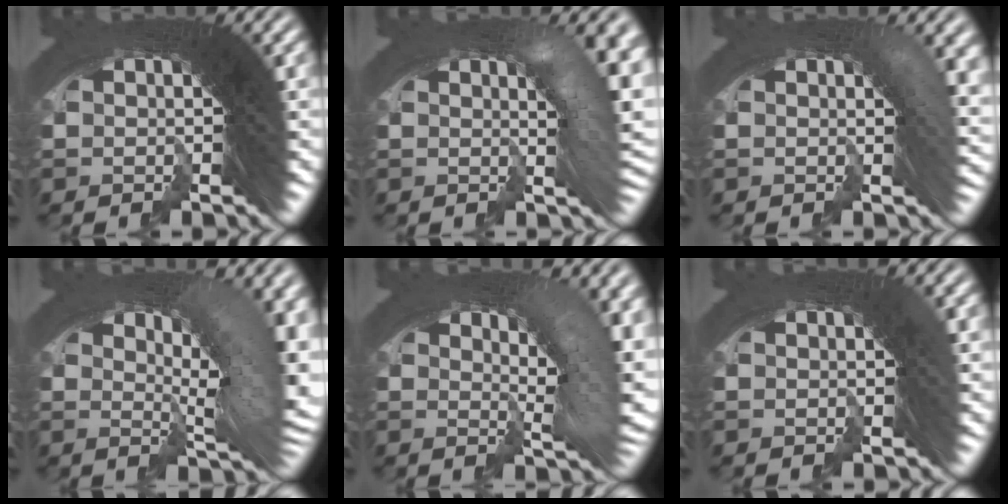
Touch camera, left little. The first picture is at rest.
{"total": 5.5, "force": [0.1, 2.0, 5.1], "torque": [-0.048, 0.012, -0.006]}
{"total": 3.3, "force": [0.5, 1.2, 3.1], "torque": [-0.017, 0.010, 0.001]}
{"total": 8.9, "force": [1.1, 3.5, 8.1], "torque": [-0.086, 0.010, 0.008]}
{"total": 6.7, "force": [0.8, 2.6, 6.2], "torque": [-0.064, 0.004, 0.008]}
{"total": 0.7, "force": [0.1, 0.0, 0.6], "torque": [-0.003, 0.003, 0.001]}